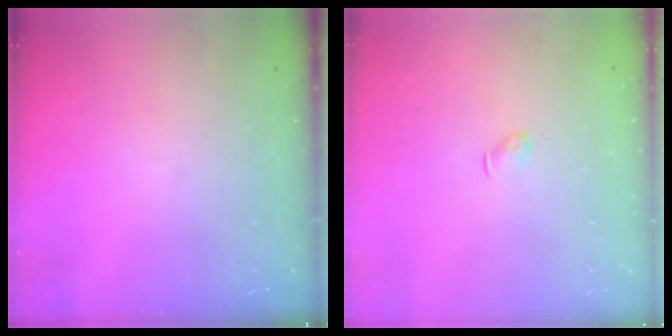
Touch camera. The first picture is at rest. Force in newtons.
{"total": 3.3, "press": 3.2, "slide": 0.6}